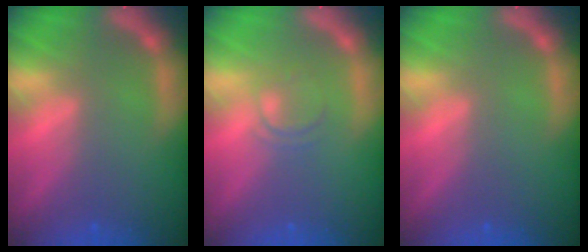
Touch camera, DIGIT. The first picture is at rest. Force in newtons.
{"total": 2.0}
{"total": 0.0}